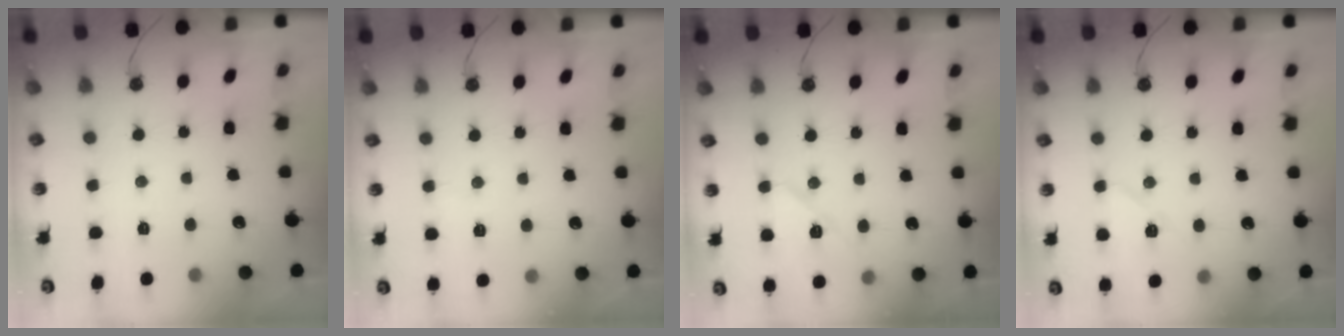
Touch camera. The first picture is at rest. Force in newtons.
{"total": 3.0, "press": 3.0, "slide": 0.3}
{"total": 8.8, "press": 8.2, "slide": 3.2}
{"total": 7.9, "press": 7.7, "slide": 1.4}